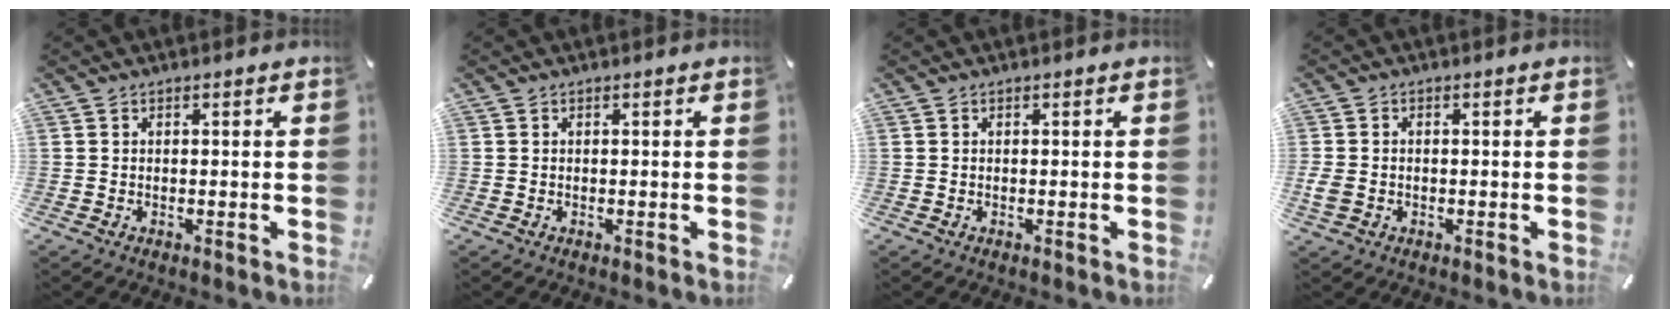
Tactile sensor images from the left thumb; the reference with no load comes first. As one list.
[{"total": 0.0}, {"total": 0.0}, {"total": 3.0, "force": [-0.6, 2.2, 1.8], "torque": [-0.045, 0.000, -0.013]}]